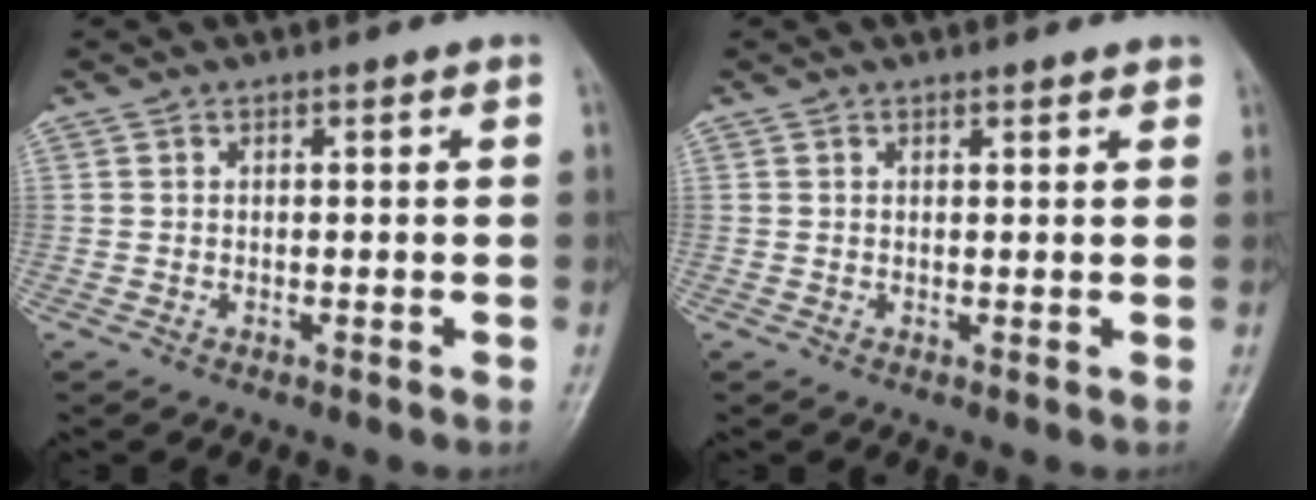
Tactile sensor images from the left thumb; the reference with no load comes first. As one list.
[{"total": 1.2, "force": [1.0, 0.4, 0.5], "torque": [-0.003, -0.004, 0.012]}]